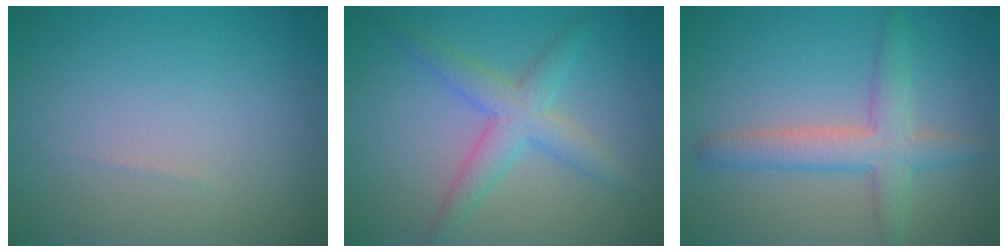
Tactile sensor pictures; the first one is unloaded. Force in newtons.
{"total": 3.7, "press": 3.7, "slide": 0.0}
{"total": 4.0, "press": 4.0, "slide": 0.3}